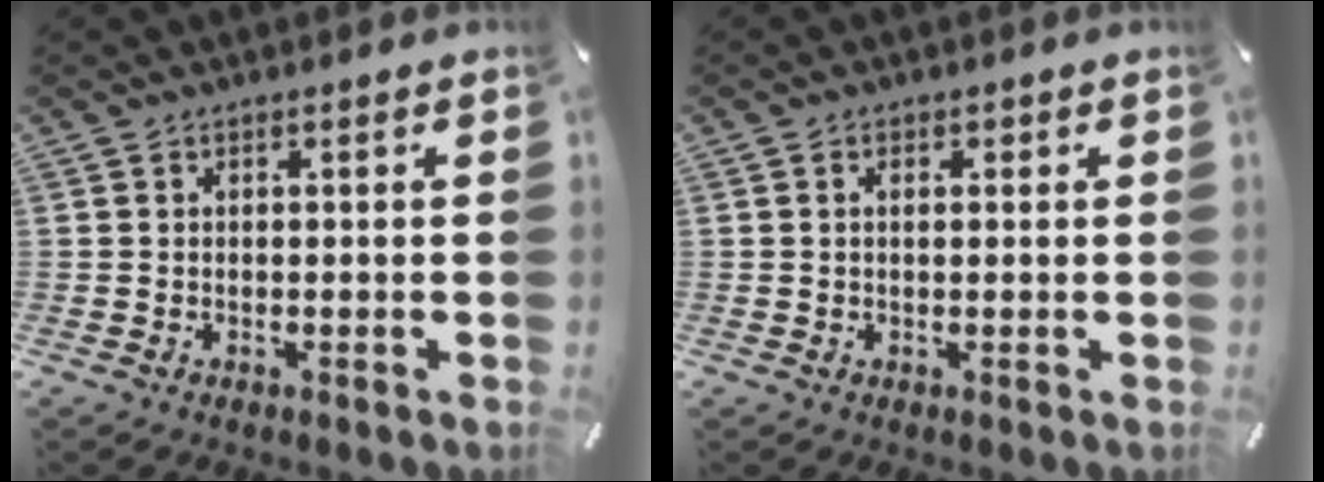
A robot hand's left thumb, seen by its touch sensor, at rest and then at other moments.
{"total": 1.7, "force": [0.4, 1.1, 1.2], "torque": [-0.018, 0.006, 0.003]}